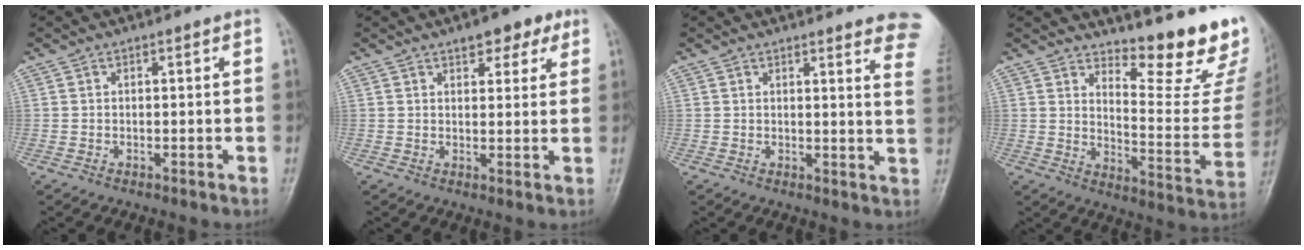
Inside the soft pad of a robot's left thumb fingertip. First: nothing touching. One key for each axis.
{"total": 5.7, "fx": 3.5, "fy": 2.8, "fz": 3.6, "tx": -0.020, "ty": -0.012, "tz": 0.043}
{"total": 12.2, "fx": 10.4, "fy": 1.8, "fz": 6.0, "tx": -0.034, "ty": -0.060, "tz": 0.094}
{"total": 16.5, "fx": 13.8, "fy": 3.0, "fz": 8.4, "tx": -0.082, "ty": -0.151, "tz": 0.184}